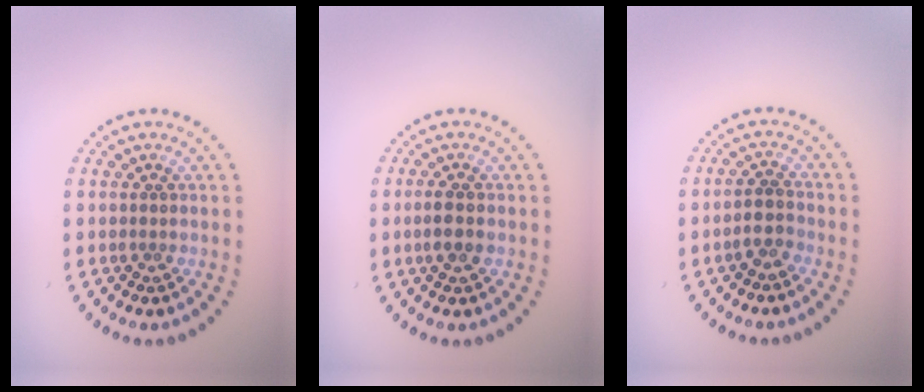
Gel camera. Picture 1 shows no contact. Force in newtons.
{"total": 1.7, "press": 1.7, "slide": 0.5}
{"total": 1.8, "press": 1.4, "slide": 1.1}